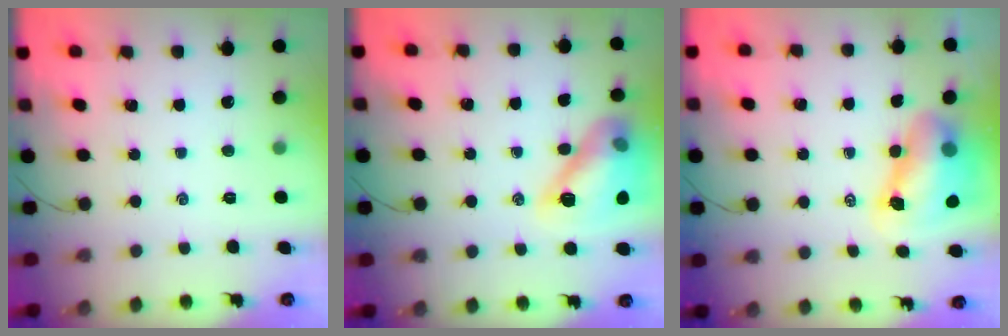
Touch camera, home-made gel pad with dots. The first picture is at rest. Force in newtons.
{"total": 14.7, "press": 14.6, "slide": 1.4}
{"total": 9.6, "press": 9.4, "slide": 2.3}